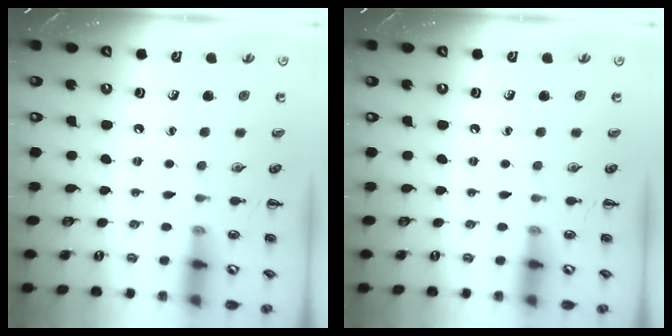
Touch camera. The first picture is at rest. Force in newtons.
{"total": 0.0}